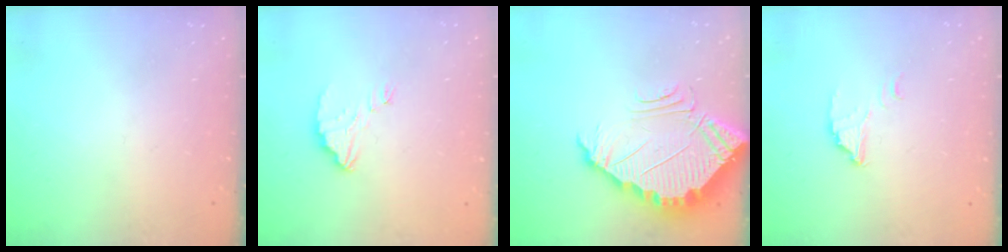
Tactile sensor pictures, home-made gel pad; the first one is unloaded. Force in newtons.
{"total": 3.1, "press": 3.0, "slide": 0.3}
{"total": 5.7, "press": 5.7, "slide": 0.3}
{"total": 2.8, "press": 2.8, "slide": 0.1}